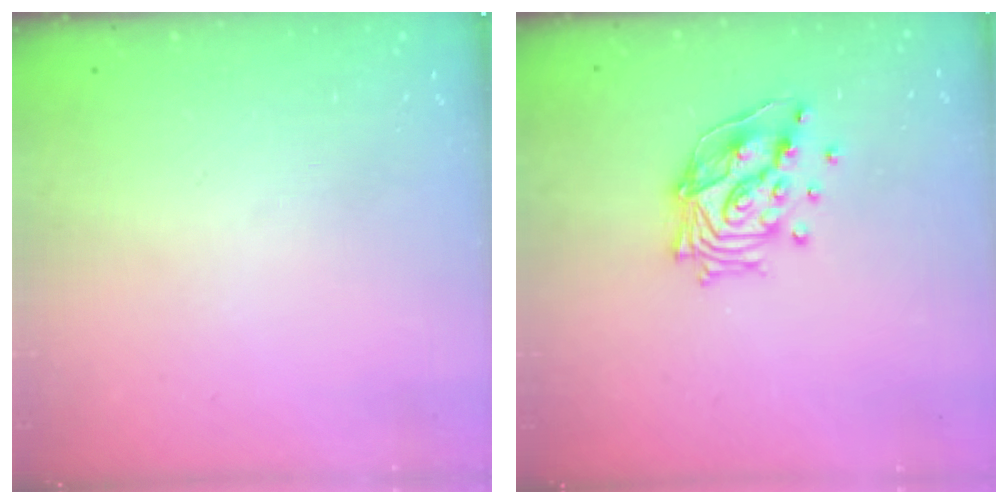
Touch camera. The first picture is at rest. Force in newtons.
{"total": 14.4, "press": 14.3, "slide": 1.7}